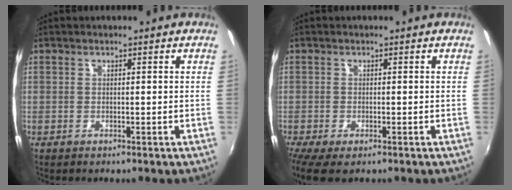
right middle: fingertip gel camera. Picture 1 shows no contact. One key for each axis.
{"total": 4.3, "fx": -2.7, "fy": 1.5, "fz": 2.9, "tx": -0.062, "ty": -0.022, "tz": -0.044}